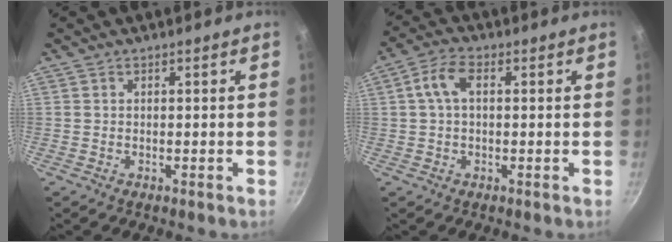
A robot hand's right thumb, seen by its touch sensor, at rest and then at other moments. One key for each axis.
{"total": 5.4, "fx": 0.8, "fy": 3.1, "fz": 4.3, "tx": -0.091, "ty": 0.017, "tz": 0.010}